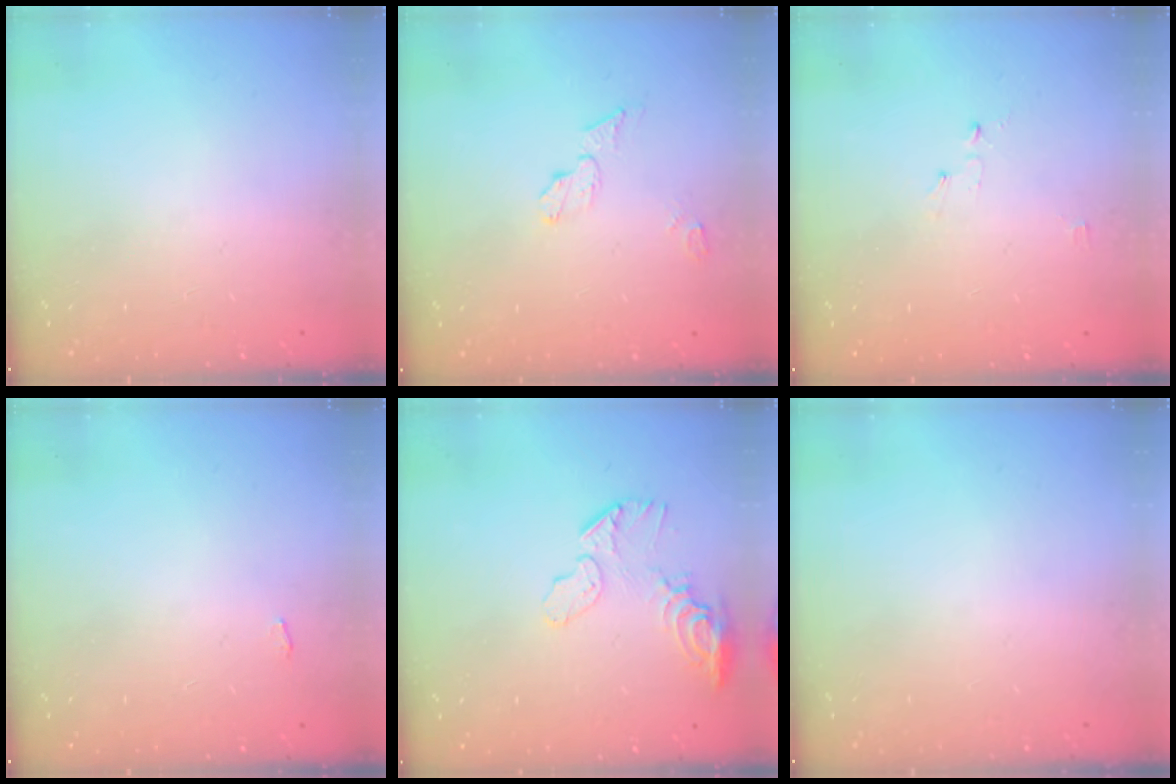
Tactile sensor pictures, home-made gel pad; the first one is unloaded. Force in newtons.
{"total": 5.3, "press": 5.3, "slide": 0.3}
{"total": 2.5, "press": 2.5, "slide": 0.3}
{"total": 2.8, "press": 2.8, "slide": 0.3}
{"total": 10.3, "press": 10.2, "slide": 1.1}
{"total": 0.0}